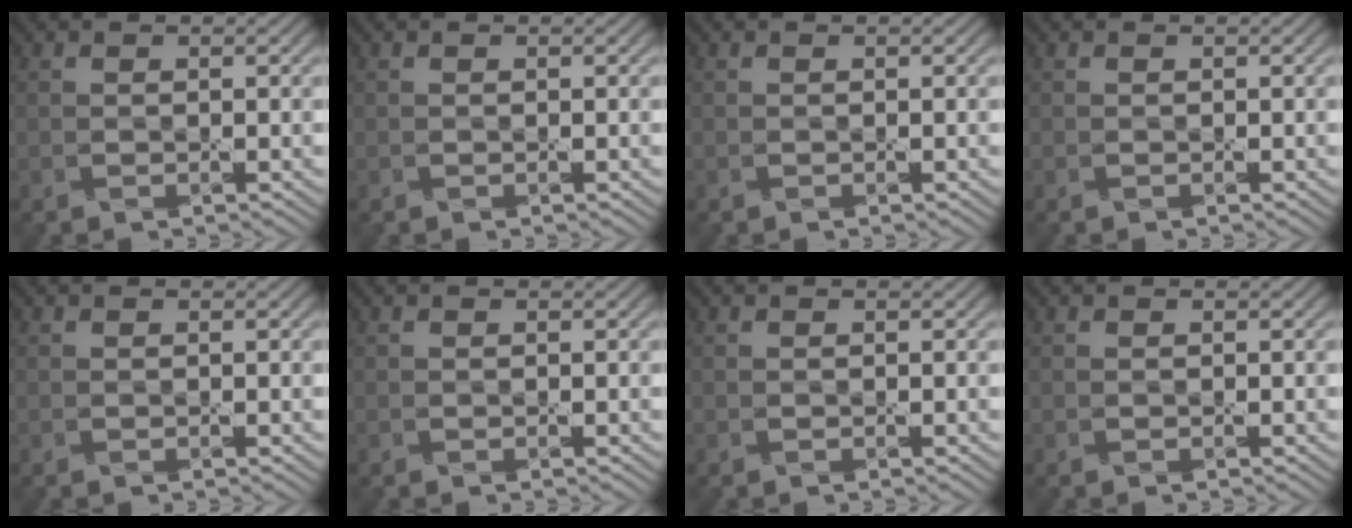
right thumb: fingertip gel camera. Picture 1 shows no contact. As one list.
[{"total": 0.0}, {"total": 0.0}, {"total": 0.0}, {"total": 0.0}, {"total": 0.0}, {"total": 0.0}, {"total": 0.0}]